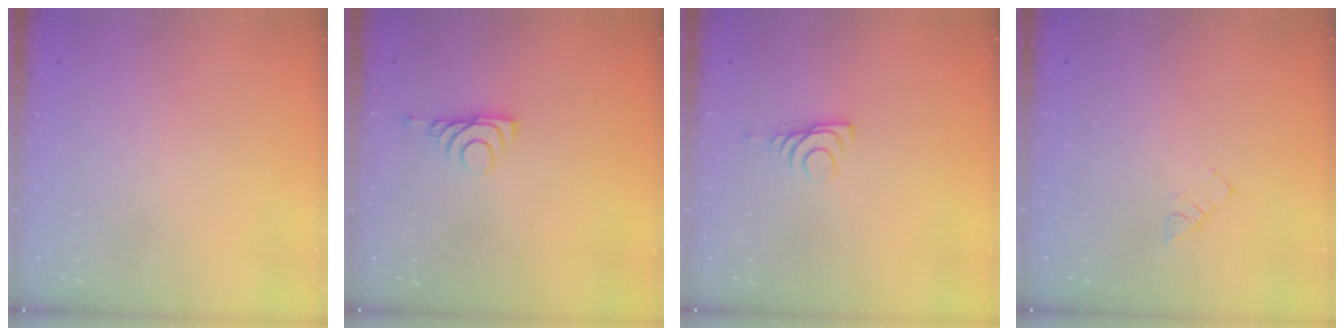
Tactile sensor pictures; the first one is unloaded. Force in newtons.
{"total": 6.0, "press": 5.9, "slide": 0.8}
{"total": 6.6, "press": 6.6, "slide": 0.9}
{"total": 2.3, "press": 2.3, "slide": 0.4}